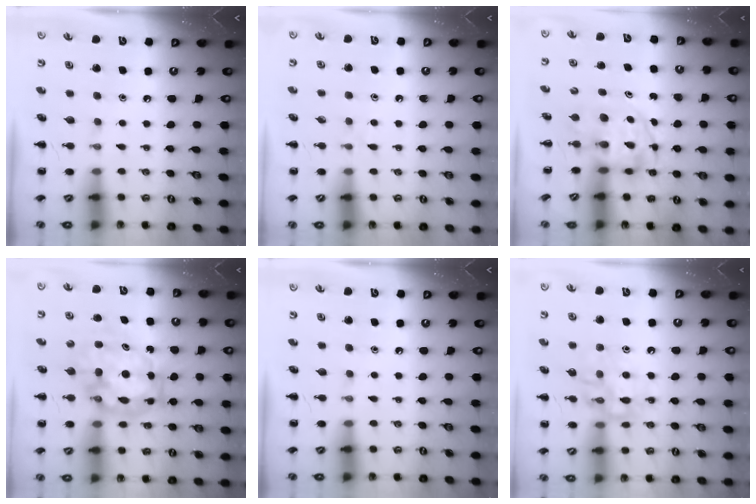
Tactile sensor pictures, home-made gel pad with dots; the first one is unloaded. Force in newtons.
{"total": 4.0, "press": 3.6, "slide": 1.7}
{"total": 3.5, "press": 3.5, "slide": 0.5}
{"total": 9.2, "press": 8.9, "slide": 2.6}
{"total": 0.0}
{"total": 11.8, "press": 11.8, "slide": 1.2}